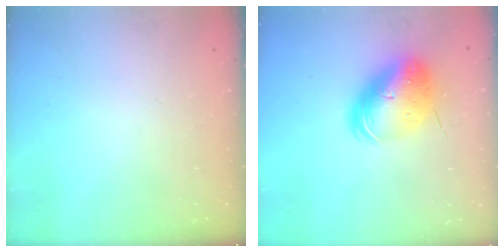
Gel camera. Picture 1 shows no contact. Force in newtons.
{"total": 13.3, "press": 13.1, "slide": 2.4}